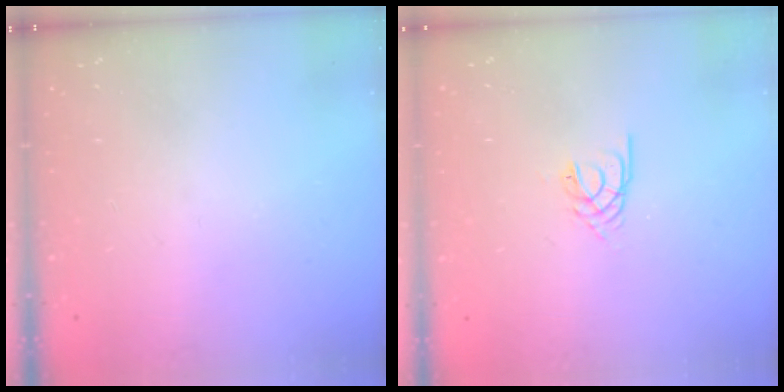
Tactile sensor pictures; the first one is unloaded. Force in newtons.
{"total": 2.3, "press": 2.3, "slide": 0.4}